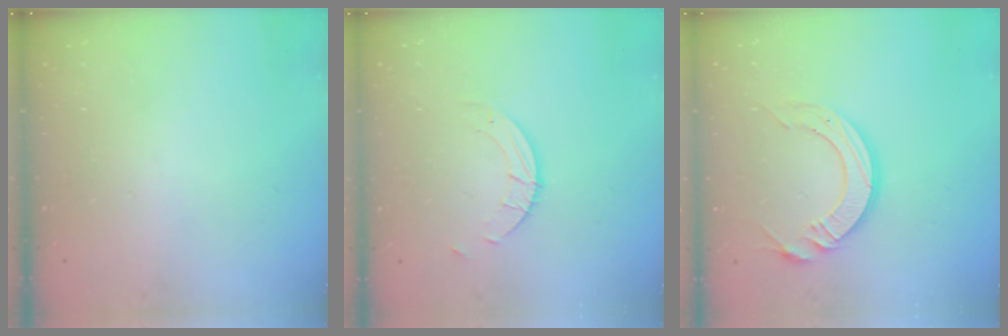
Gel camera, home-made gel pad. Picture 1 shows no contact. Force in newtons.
{"total": 2.5, "press": 2.5, "slide": 0.2}
{"total": 12.8, "press": 12.7, "slide": 1.2}